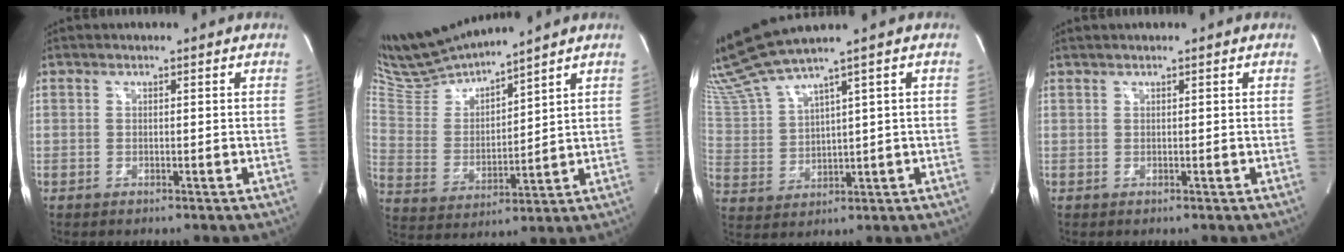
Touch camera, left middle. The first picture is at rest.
{"total": 12.4, "force": [11.8, 0.1, 3.8], "torque": [-0.084, -0.008, 0.241]}
{"total": 8.5, "force": [7.5, -1.9, 3.6], "torque": [-0.092, 0.002, 0.166]}
{"total": 0.8, "force": [0.7, -0.1, 0.4], "torque": [-0.011, 0.008, 0.017]}